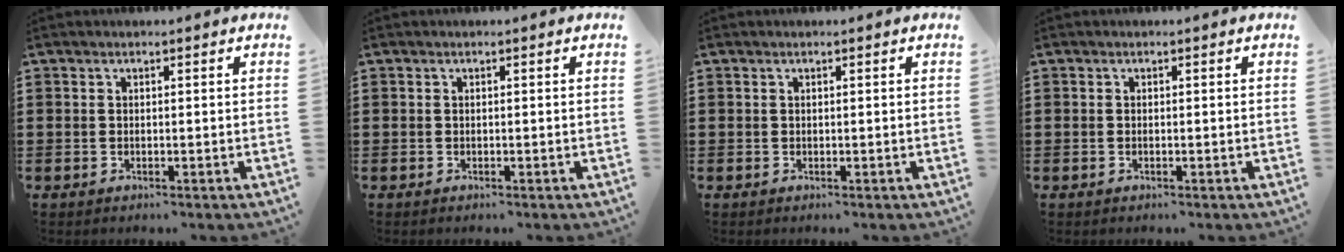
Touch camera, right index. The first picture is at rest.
{"total": 0.0}
{"total": 0.0}
{"total": 0.0}